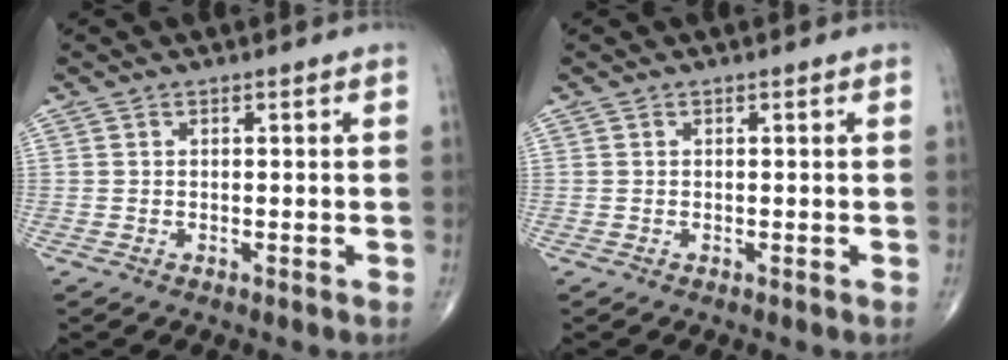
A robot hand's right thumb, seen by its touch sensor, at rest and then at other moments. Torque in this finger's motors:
{"motor_torque": [0.00, 0.00, -0.03, 0.03, 0.00]}